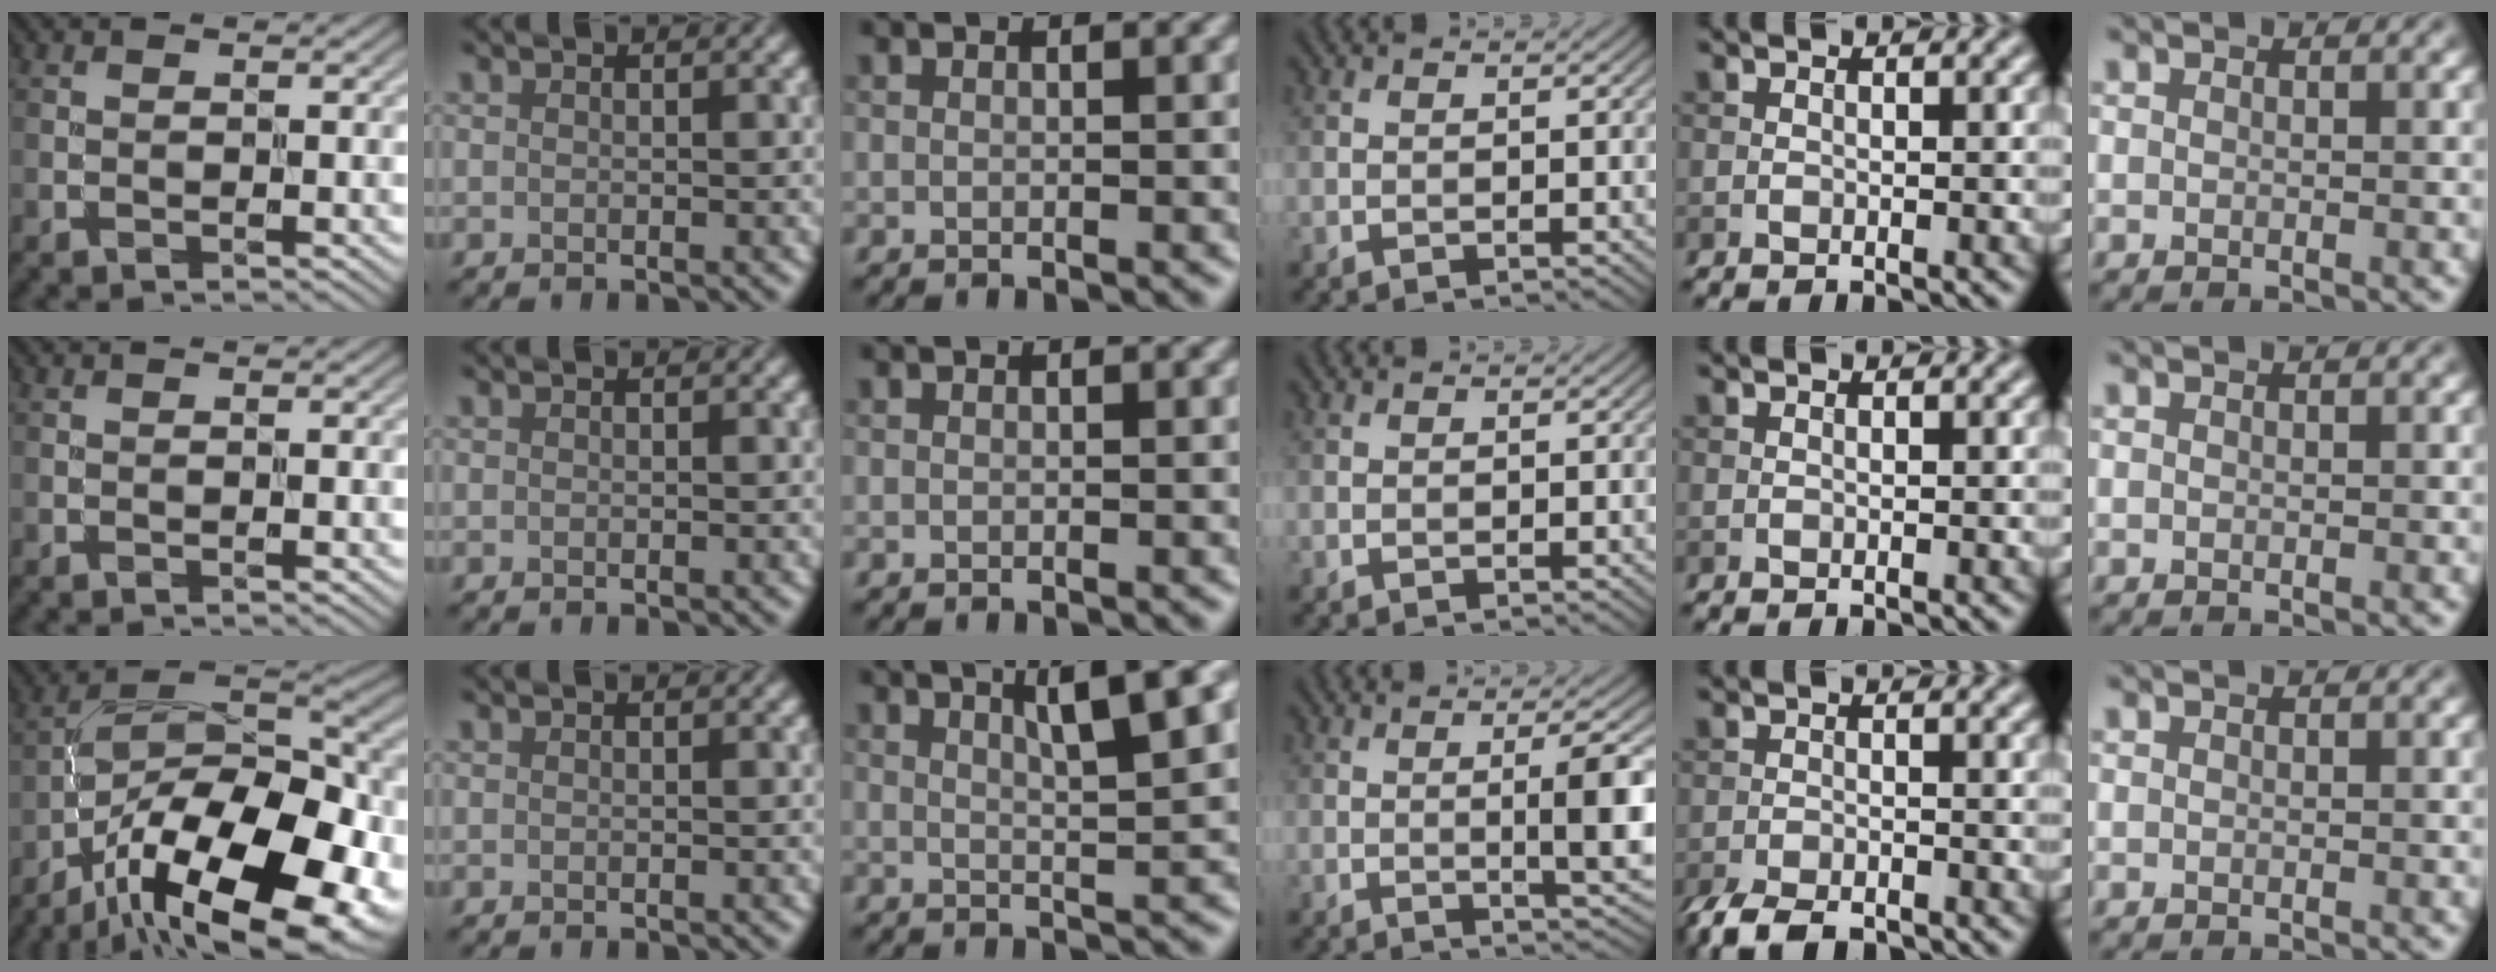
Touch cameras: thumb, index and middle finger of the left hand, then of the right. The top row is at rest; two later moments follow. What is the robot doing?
{"motion": "screw", "object": "medicine bottle"}